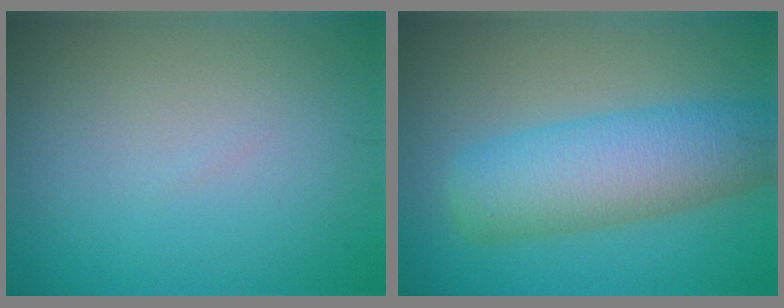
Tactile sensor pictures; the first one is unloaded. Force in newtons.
{"total": 7.5, "press": 7.4, "slide": 0.5}